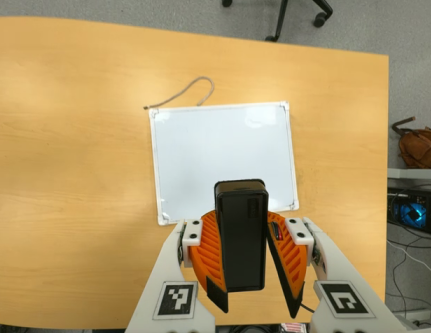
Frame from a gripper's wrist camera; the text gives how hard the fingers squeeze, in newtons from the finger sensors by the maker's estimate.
{"total": 7.9, "left": 8.7, "right": 7.1}